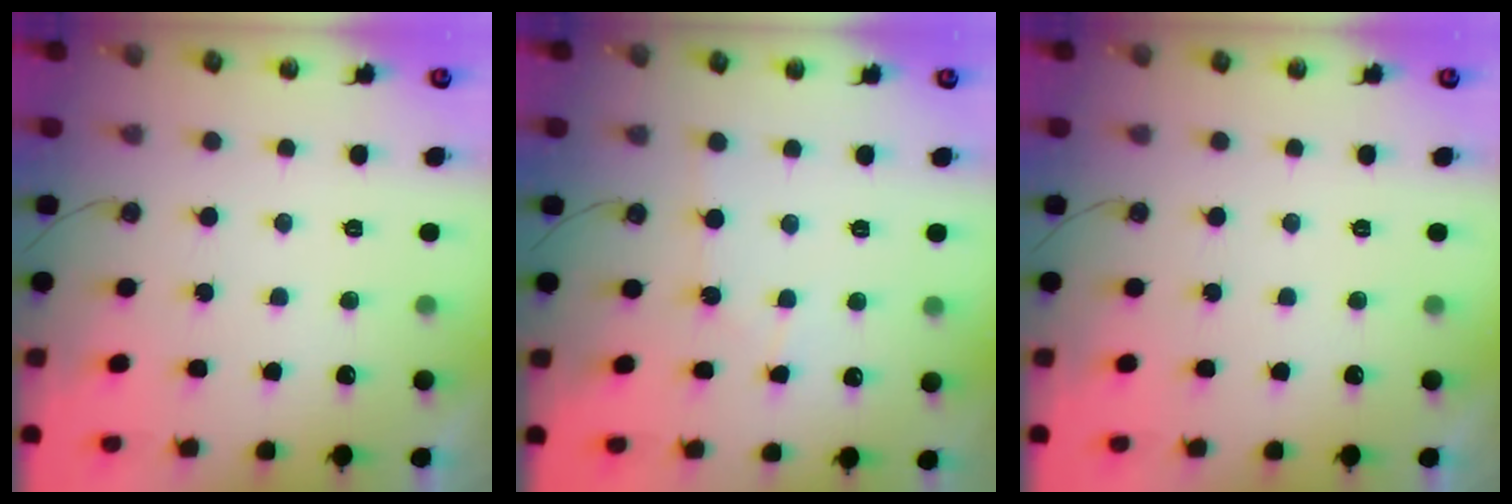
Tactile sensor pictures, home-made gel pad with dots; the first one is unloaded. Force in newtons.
{"total": 3.0, "press": 2.9, "slide": 0.5}
{"total": 0.0}